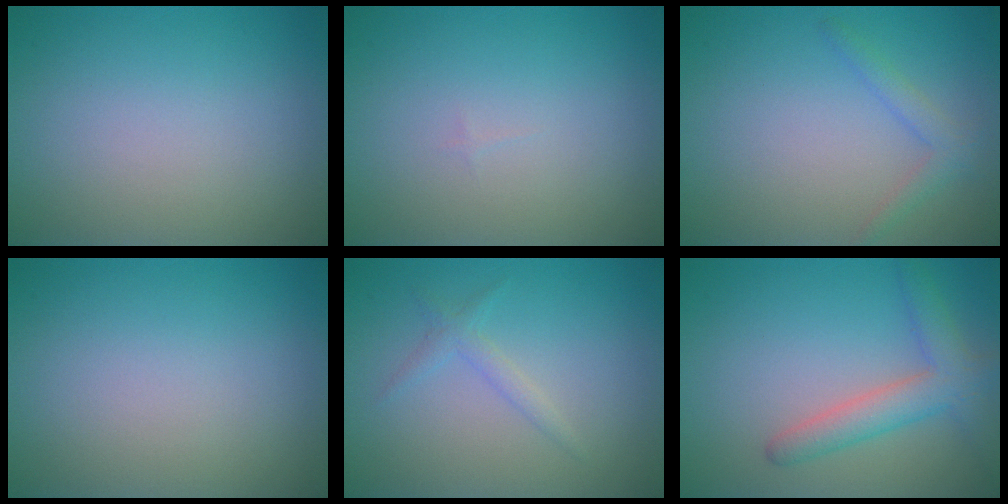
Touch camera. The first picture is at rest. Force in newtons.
{"total": 0.0}
{"total": 1.6, "press": 1.6, "slide": 0.1}
{"total": 0.0}
{"total": 1.3, "press": 1.3, "slide": 0.0}
{"total": 3.8, "press": 3.8, "slide": 0.2}